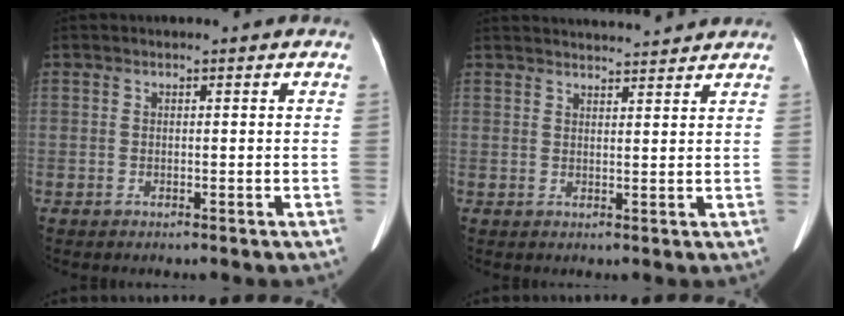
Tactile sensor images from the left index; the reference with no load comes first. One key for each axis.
{"total": 8.5, "fx": 8.3, "fy": 0.2, "fz": 1.9, "tx": -0.027, "ty": 0.021, "tz": 0.105}